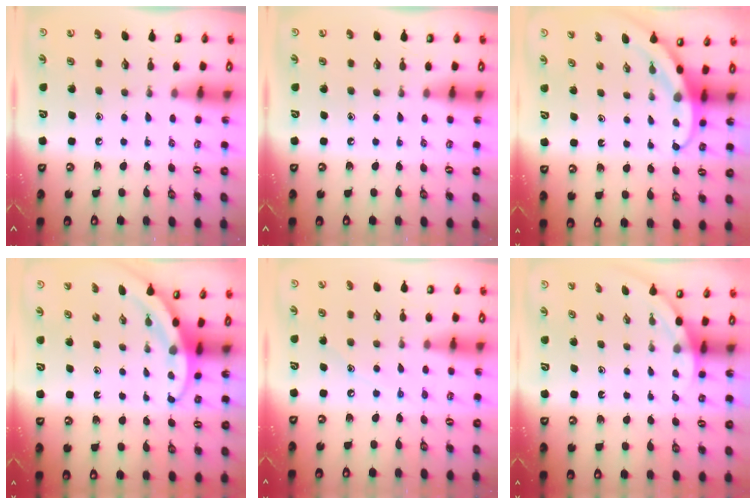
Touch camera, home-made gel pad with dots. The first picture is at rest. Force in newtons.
{"total": 0.0}
{"total": 3.7, "press": 3.7, "slide": 0.4}
{"total": 3.5, "press": 3.5, "slide": 0.2}
{"total": 6.5, "press": 6.5, "slide": 0.7}
{"total": 2.2, "press": 2.2, "slide": 0.0}